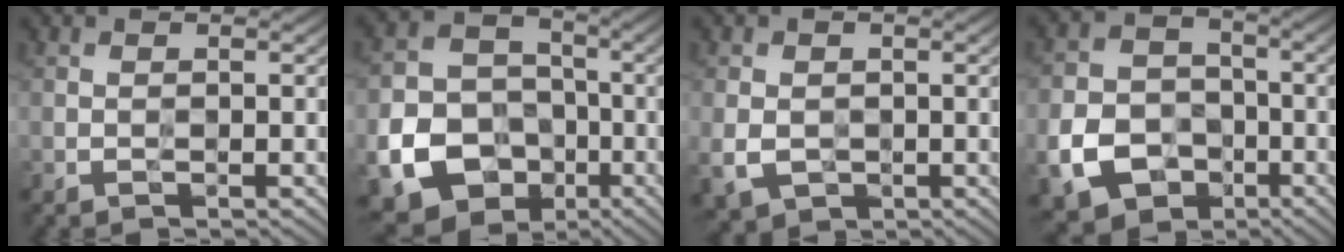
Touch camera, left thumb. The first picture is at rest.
{"total": 17.4, "force": [-7.0, 14.4, 6.8], "torque": [-0.163, -0.055, -0.140]}
{"total": 4.6, "force": [-0.7, 3.8, 2.5], "torque": [-0.071, -0.013, -0.015]}
{"total": 9.8, "force": [-4.0, 7.5, 4.9], "torque": [-0.114, -0.019, -0.086]}